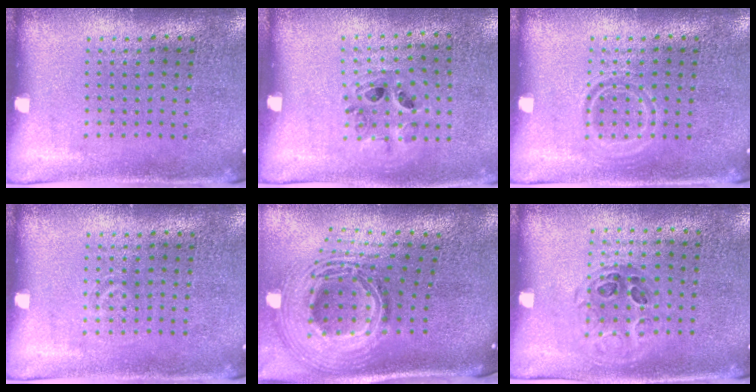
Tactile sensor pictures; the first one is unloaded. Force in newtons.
{"total": 1.0, "press": 0.9, "slide": 0.5}
{"total": 1.4, "press": 1.3, "slide": 0.4}
{"total": 0.7, "press": 0.7, "slide": 0.2}
{"total": 3.1, "press": 2.0, "slide": 2.3}
{"total": 1.0, "press": 0.8, "slide": 0.6}